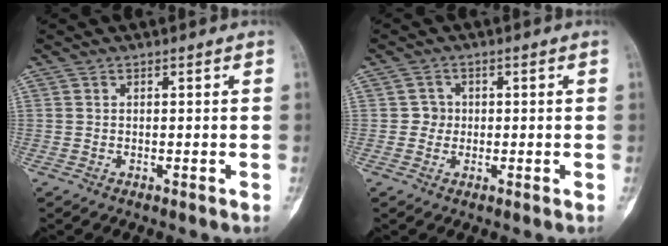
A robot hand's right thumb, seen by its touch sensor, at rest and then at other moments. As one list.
[{"total": 2.2, "force": [0.0, 2.2, 0.4], "torque": [0.009, 0.008, -0.007]}]